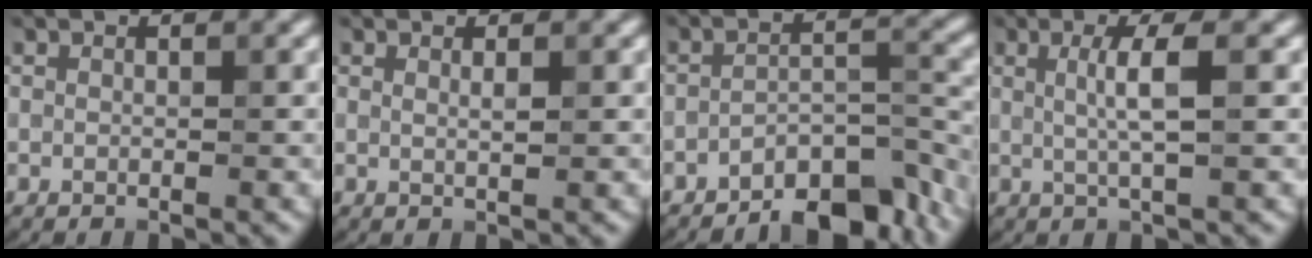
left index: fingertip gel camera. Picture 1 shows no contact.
{"total": 0.9, "force": [0.4, 0.3, 0.8], "torque": [-0.009, 0.001, 0.005]}
{"total": 7.5, "force": [-5.5, 2.6, 4.3], "torque": [-0.055, 0.005, -0.088]}
{"total": 3.4, "force": [0.4, 0.6, 3.3], "torque": [-0.056, 0.002, 0.005]}